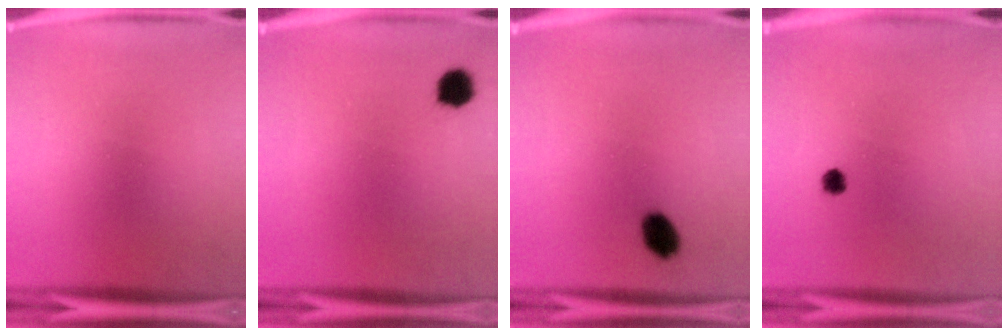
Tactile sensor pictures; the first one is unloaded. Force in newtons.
{"total": 4.4}
{"total": 5.5}
{"total": 1.7}